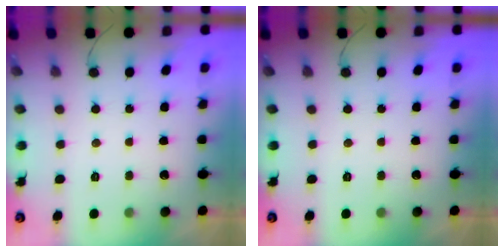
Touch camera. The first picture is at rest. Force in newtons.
{"total": 0.0}